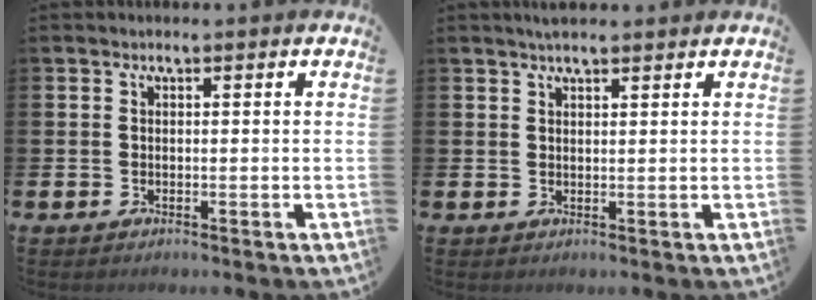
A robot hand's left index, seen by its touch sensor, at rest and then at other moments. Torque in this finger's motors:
{"motor_torque": [0.25, -0.51, -0.18, 0.01]}